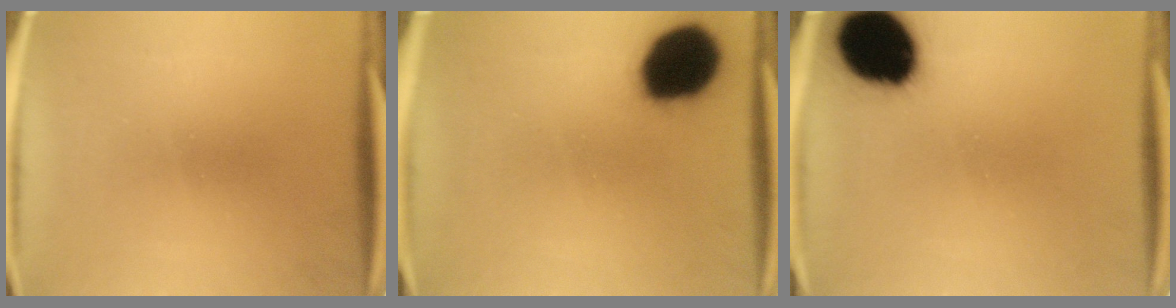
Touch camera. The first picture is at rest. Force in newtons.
{"total": 18.7}
{"total": 18.9}